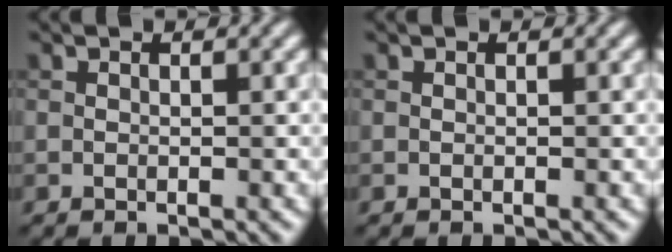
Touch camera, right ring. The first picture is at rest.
{"total": 0.0}